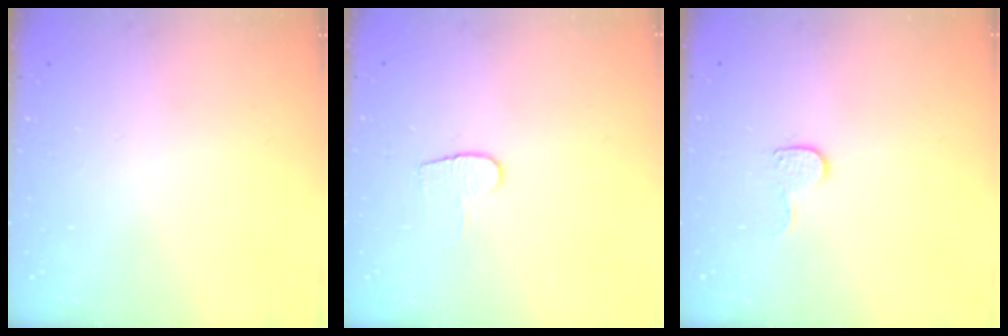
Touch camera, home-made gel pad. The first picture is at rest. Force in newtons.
{"total": 5.0, "press": 5.0, "slide": 0.5}
{"total": 5.5, "press": 5.5, "slide": 0.5}